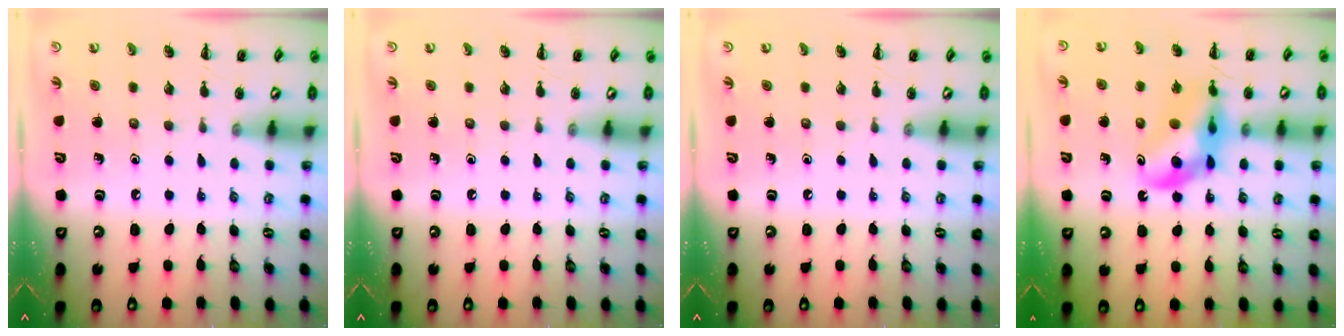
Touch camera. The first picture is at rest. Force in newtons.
{"total": 0.0}
{"total": 0.0}
{"total": 12.9, "press": 12.4, "slide": 3.5}